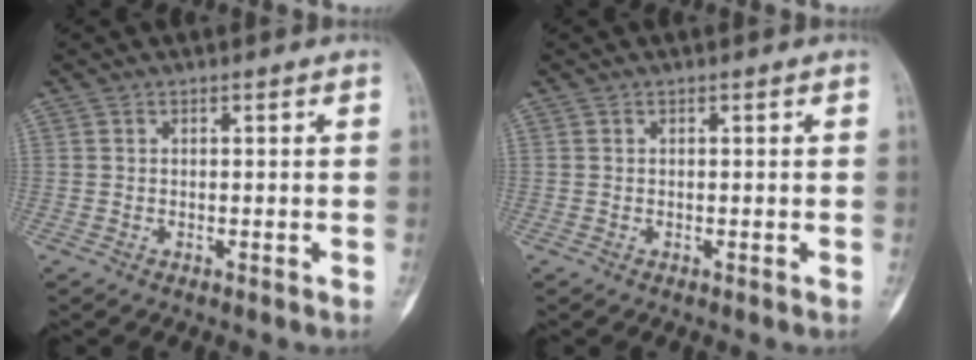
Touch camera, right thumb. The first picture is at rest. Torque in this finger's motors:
{"motor_torque": [0.00, 0.00, 0.02, -0.03, 0.02]}